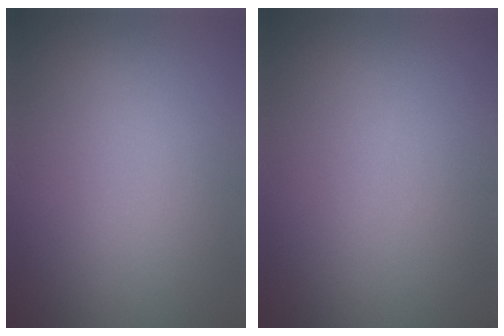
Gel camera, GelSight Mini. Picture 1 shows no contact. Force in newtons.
{"total": 0.0}